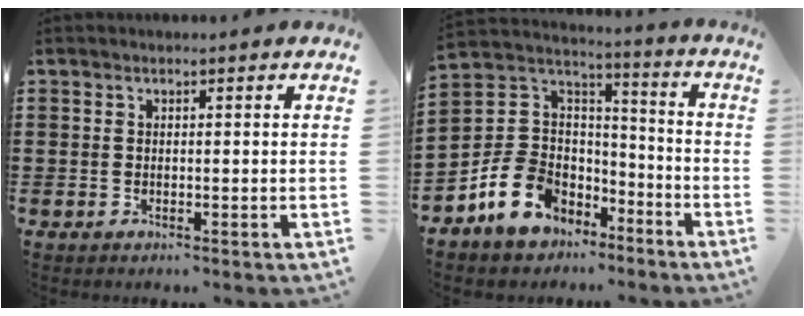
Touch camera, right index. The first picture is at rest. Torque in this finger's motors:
{"motor_torque": [0.37, 1.06, -0.11, -0.21]}